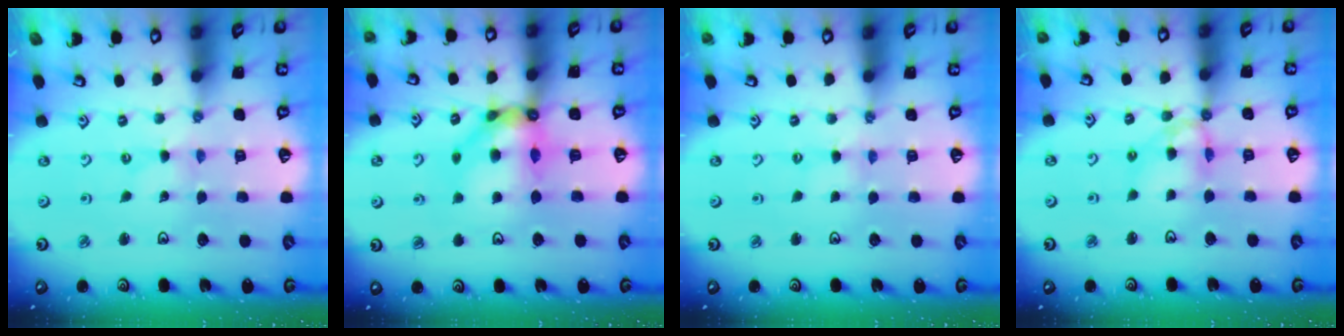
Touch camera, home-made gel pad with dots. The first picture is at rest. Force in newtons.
{"total": 11.9, "press": 11.8, "slide": 1.1}
{"total": 2.0, "press": 2.0, "slide": 0.4}
{"total": 10.2, "press": 10.1, "slide": 0.8}